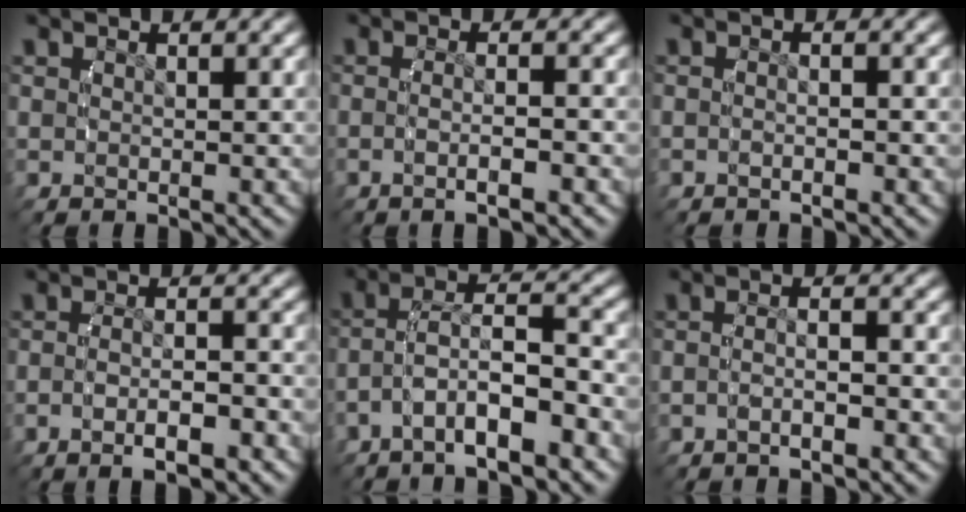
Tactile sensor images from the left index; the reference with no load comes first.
{"total": 2.6, "force": [-1.3, -0.3, 2.2], "torque": [-0.041, 0.002, -0.019]}
{"total": 1.1, "force": [-0.8, 0.0, 0.7], "torque": [-0.018, 0.004, -0.016]}
{"total": 3.3, "force": [-1.9, 0.6, 2.6], "torque": [-0.044, 0.000, -0.029]}
{"total": 4.3, "force": [-2.0, 1.7, 3.4], "torque": [-0.077, -0.005, -0.028]}
{"total": 2.1, "force": [-1.2, 0.1, 1.8], "torque": [-0.032, 0.003, -0.021]}